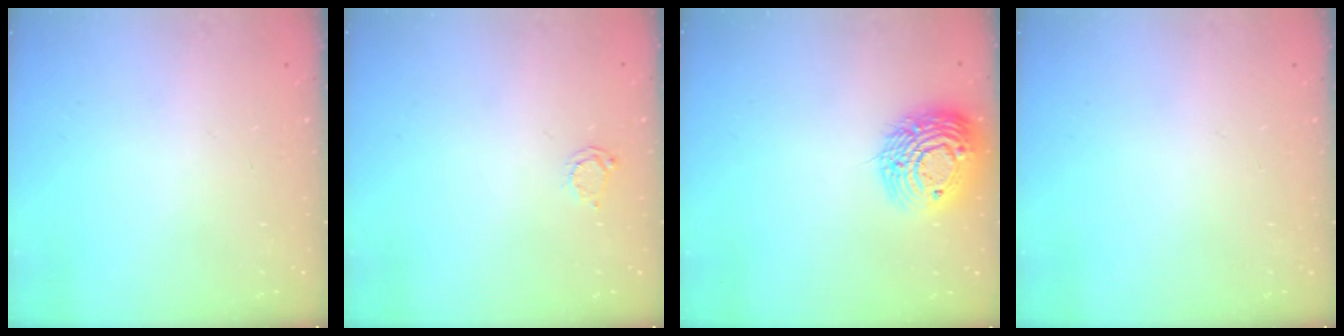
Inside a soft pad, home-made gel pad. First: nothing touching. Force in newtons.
{"total": 2.3, "press": 2.3, "slide": 0.3}
{"total": 15.1, "press": 15.1, "slide": 1.2}
{"total": 0.0}